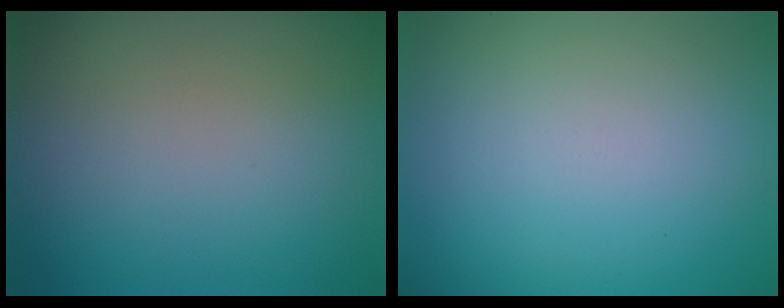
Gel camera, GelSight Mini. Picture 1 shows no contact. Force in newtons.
{"total": 0.0}